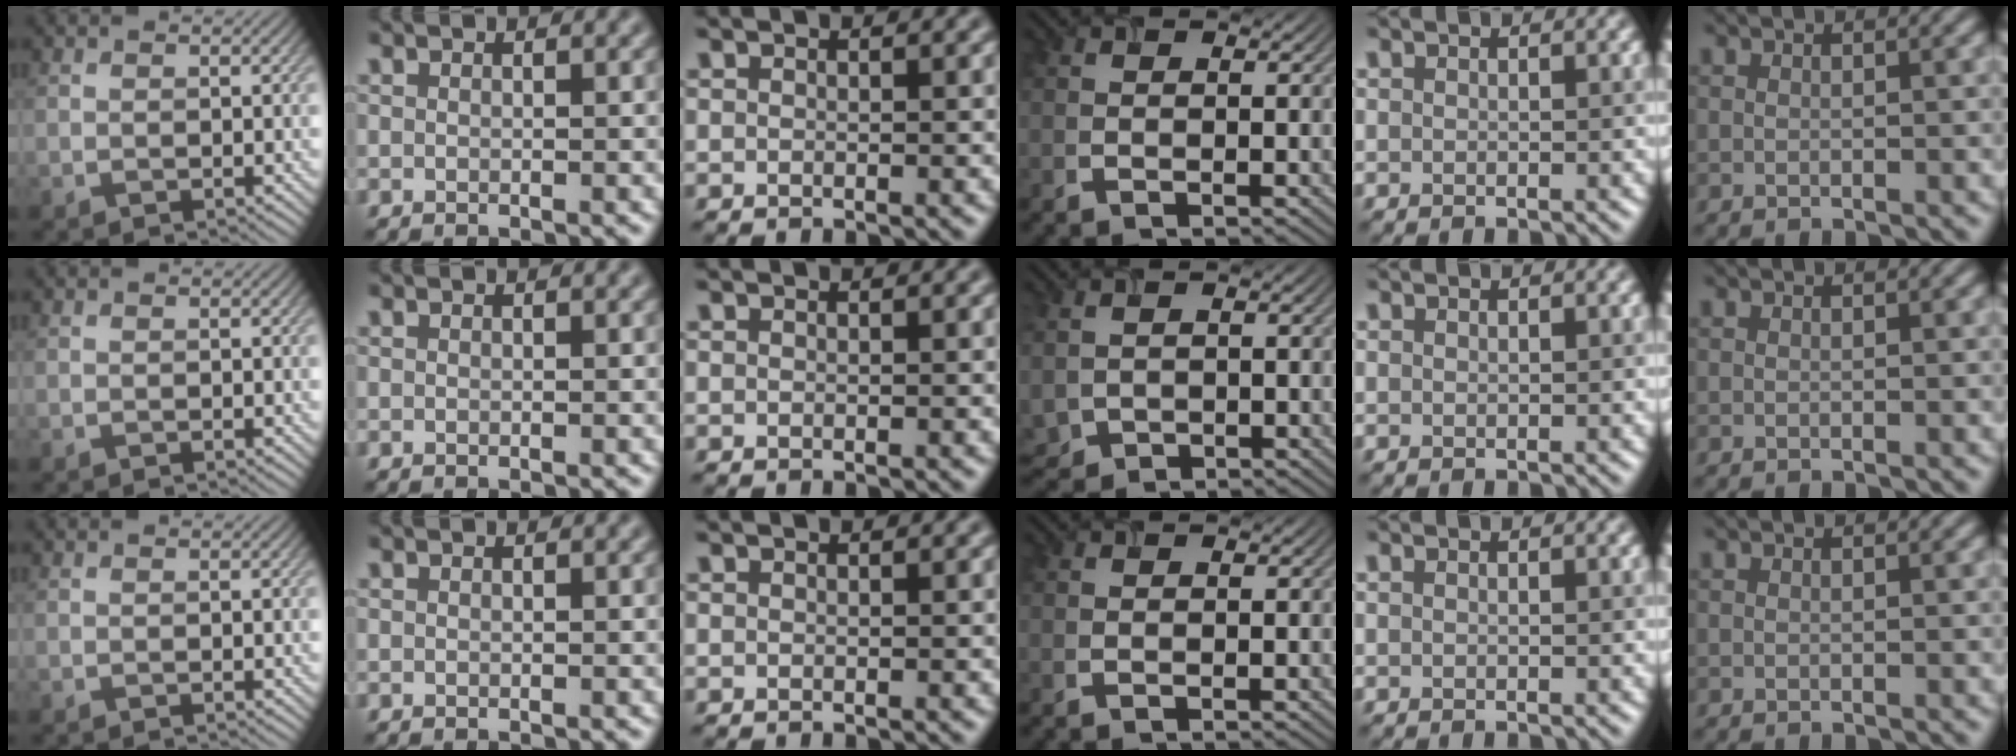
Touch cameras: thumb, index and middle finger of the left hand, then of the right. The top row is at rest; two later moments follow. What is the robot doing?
{"motion": "insert", "object": "airpods case & airpods"}